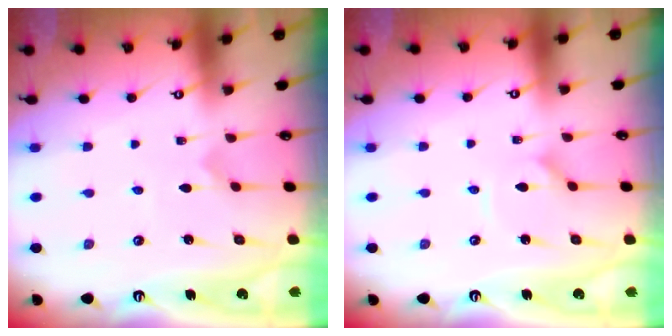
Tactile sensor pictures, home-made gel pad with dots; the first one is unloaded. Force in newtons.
{"total": 1.3, "press": 1.2, "slide": 0.3}